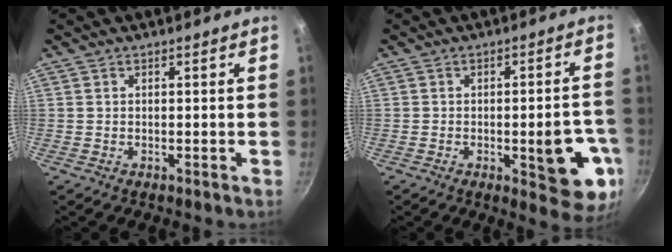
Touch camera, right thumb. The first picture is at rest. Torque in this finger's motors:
{"motor_torque": [1.49, 0.88, 1.27, -0.51, 0.03]}